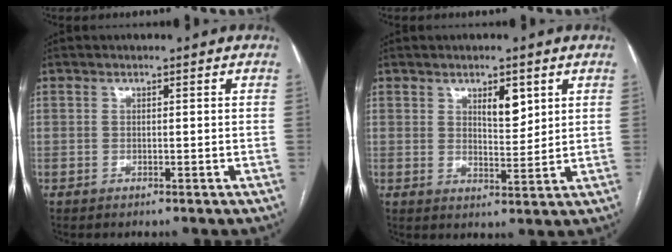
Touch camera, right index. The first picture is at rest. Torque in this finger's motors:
{"motor_torque": [0.51, 0.47, 0.07, 0.07]}